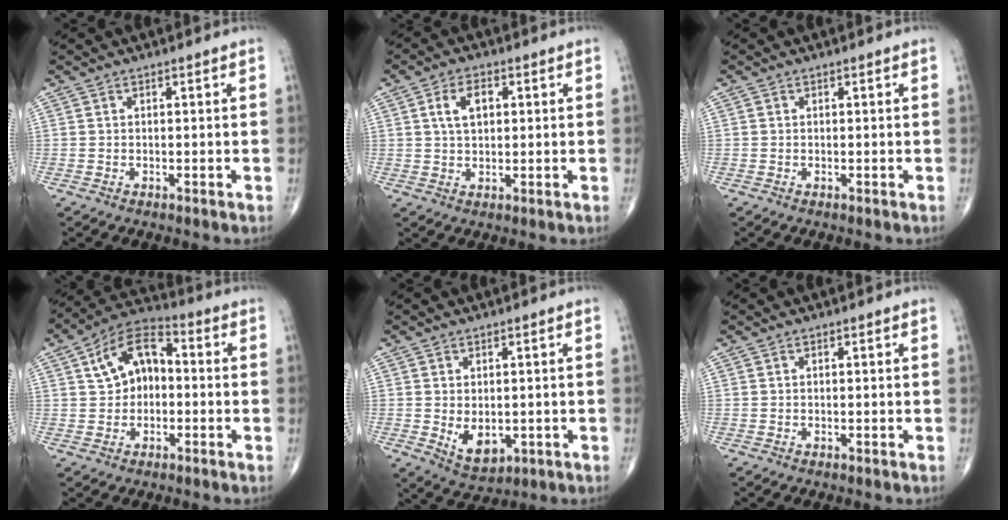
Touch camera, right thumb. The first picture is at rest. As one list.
[{"total": 5.4, "force": [1.4, 3.3, 4.1], "torque": [-0.063, 0.004, 0.023]}, {"total": 0.0}, {"total": 10.5, "force": [1.0, 6.9, 7.9], "torque": [-0.112, 0.031, 0.002]}, {"total": 6.1, "force": [-0.8, 3.9, 4.6], "torque": [-0.057, -0.014, 0.002]}, {"total": 0.0}]